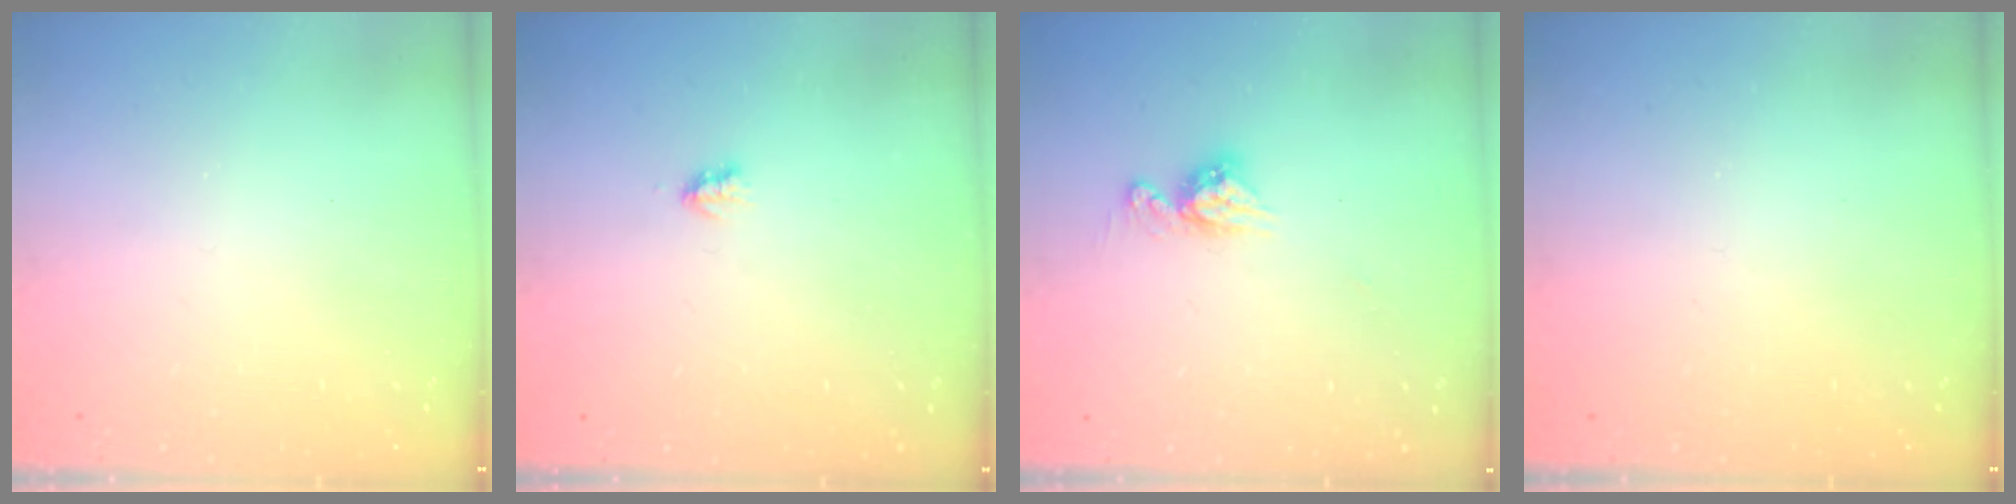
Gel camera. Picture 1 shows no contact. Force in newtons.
{"total": 1.7, "press": 1.7, "slide": 0.3}
{"total": 8.5, "press": 8.4, "slide": 0.8}
{"total": 0.0}